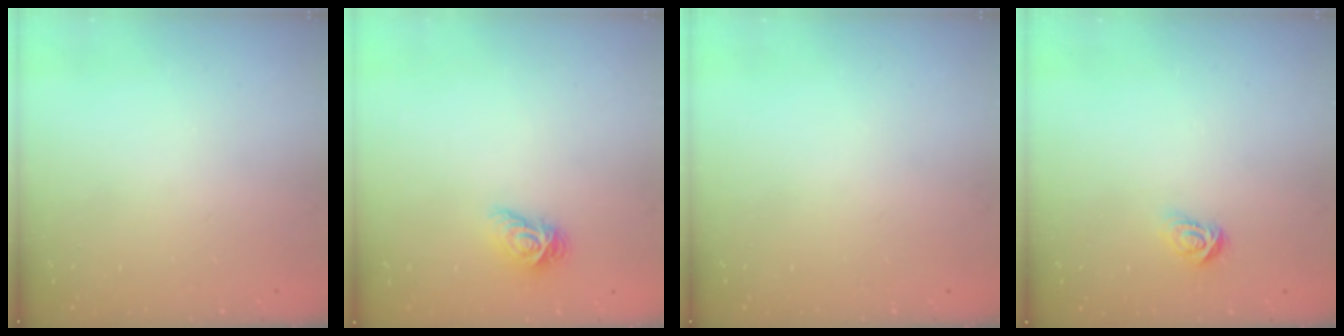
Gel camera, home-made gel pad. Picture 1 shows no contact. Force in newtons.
{"total": 5.1, "press": 5.1, "slide": 0.3}
{"total": 0.0}
{"total": 3.3, "press": 3.3, "slide": 0.4}